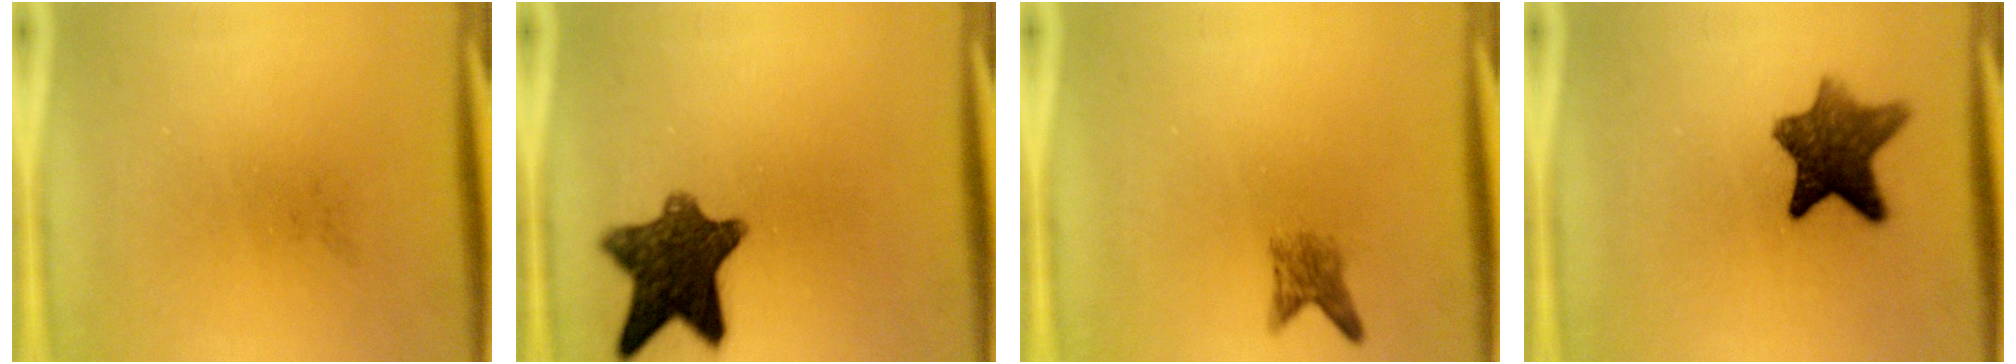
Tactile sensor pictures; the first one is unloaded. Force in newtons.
{"total": 11.0}
{"total": 2.3}
{"total": 9.2}